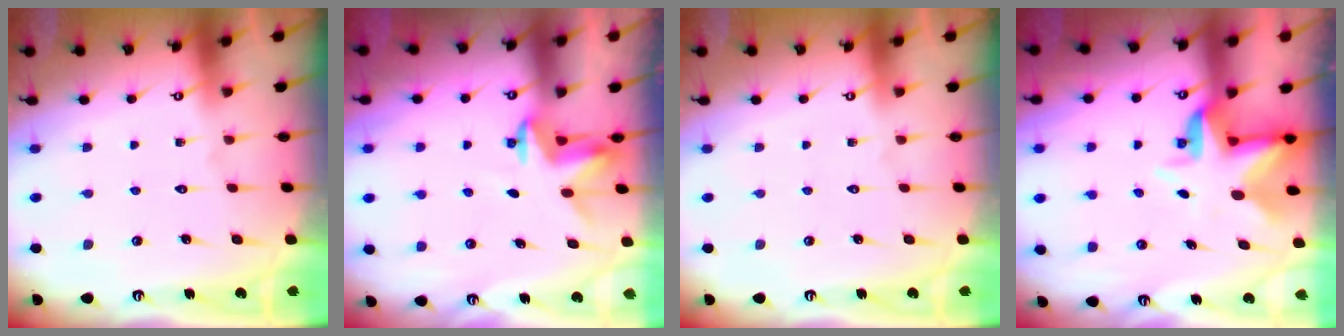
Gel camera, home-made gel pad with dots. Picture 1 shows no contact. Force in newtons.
{"total": 3.3, "press": 3.3, "slide": 0.2}
{"total": 0.0}
{"total": 4.4, "press": 4.4, "slide": 0.5}